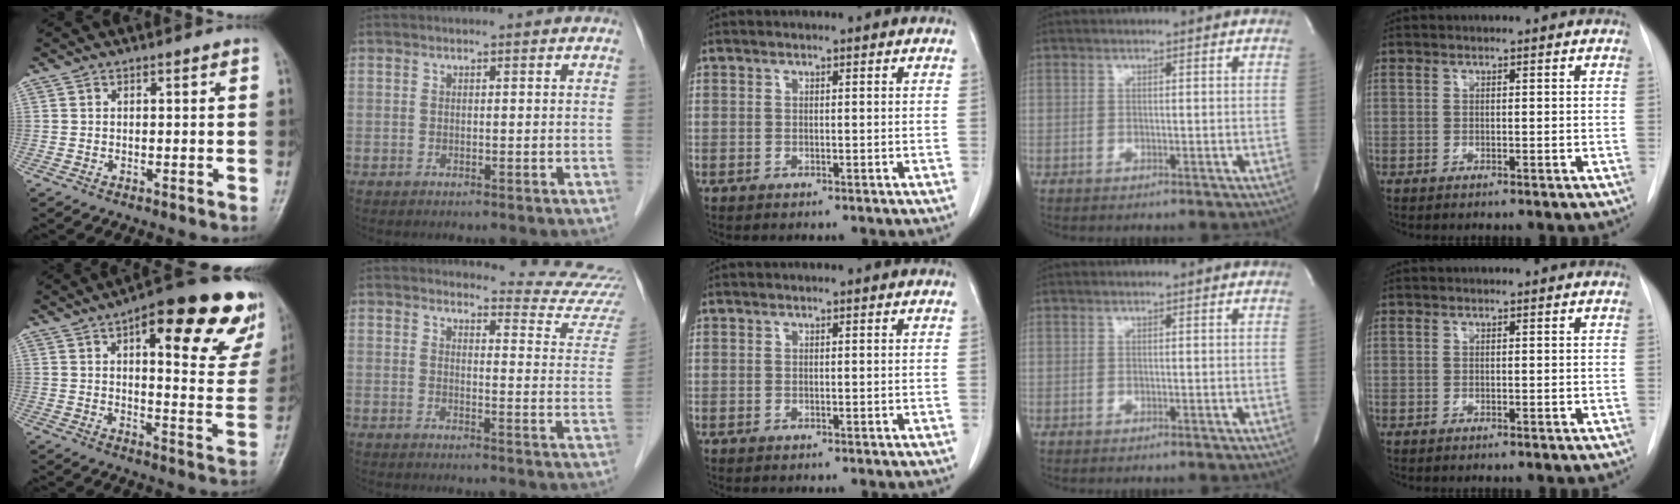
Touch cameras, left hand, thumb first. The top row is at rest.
{"thumb": {"total": 24.1, "force": [12.8, 8.3, 18.6], "torque": [-0.203, -0.028, 0.161]}, "index": {"total": 13.1, "force": [13.1, -0.4, 0.7], "torque": [0.010, -0.119, 0.121]}}